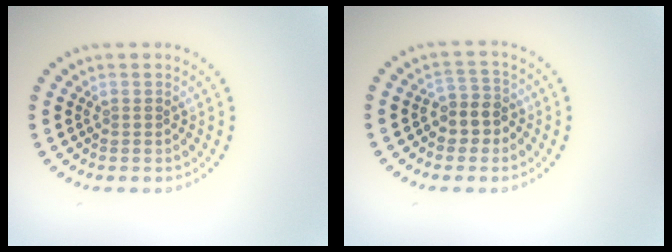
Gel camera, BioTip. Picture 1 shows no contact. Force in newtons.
{"total": 2.6, "press": 2.2, "slide": 1.3}